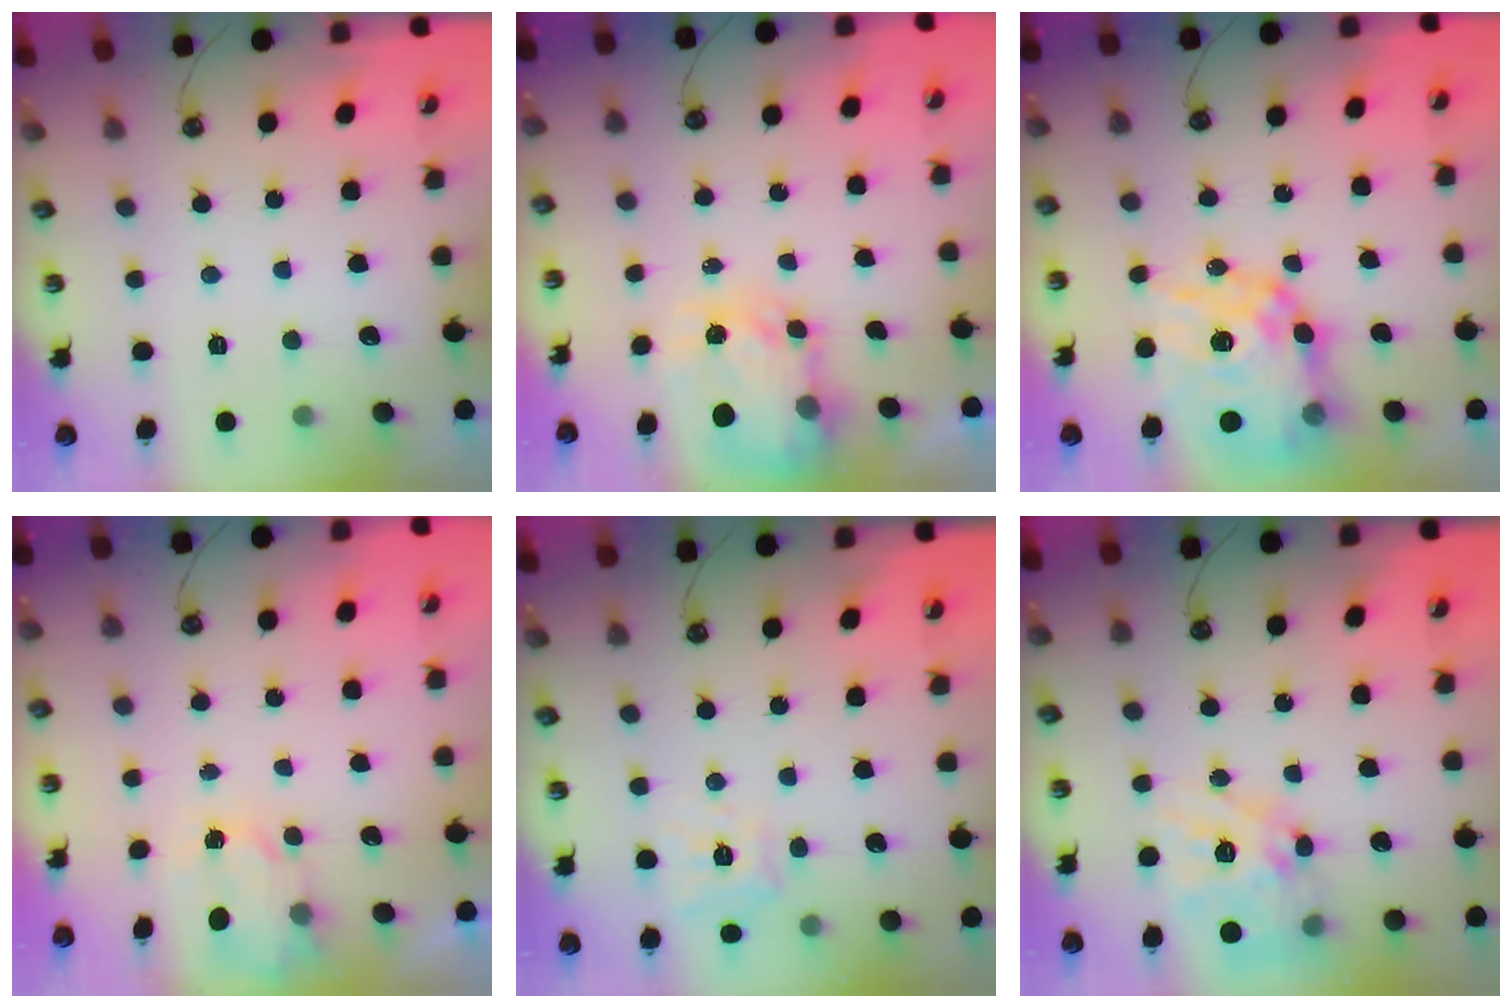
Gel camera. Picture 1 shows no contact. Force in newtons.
{"total": 4.8, "press": 4.8, "slide": 0.2}
{"total": 19.9, "press": 19.9, "slide": 1.5}
{"total": 2.3, "press": 2.3, "slide": 0.2}
{"total": 9.7, "press": 9.6, "slide": 1.0}
{"total": 16.8, "press": 16.8, "slide": 1.3}